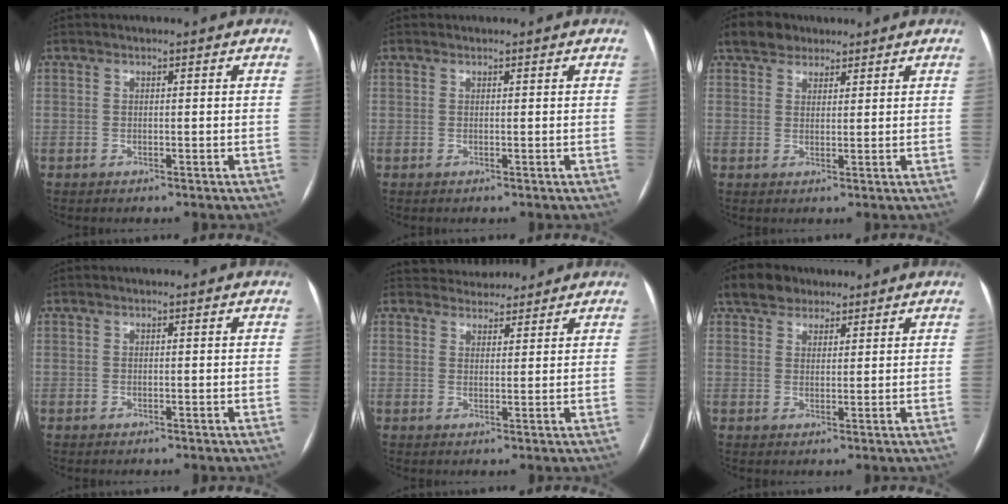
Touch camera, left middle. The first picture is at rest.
{"total": 0.0}
{"total": 4.6, "force": [3.4, 2.8, 1.4], "torque": [-0.029, 0.023, 0.062]}
{"total": 0.0}
{"total": 5.6, "force": [5.2, 1.9, 0.4], "torque": [0.000, 0.016, 0.074]}
{"total": 5.2, "force": [3.9, 3.1, 1.6], "torque": [-0.036, 0.025, 0.073]}